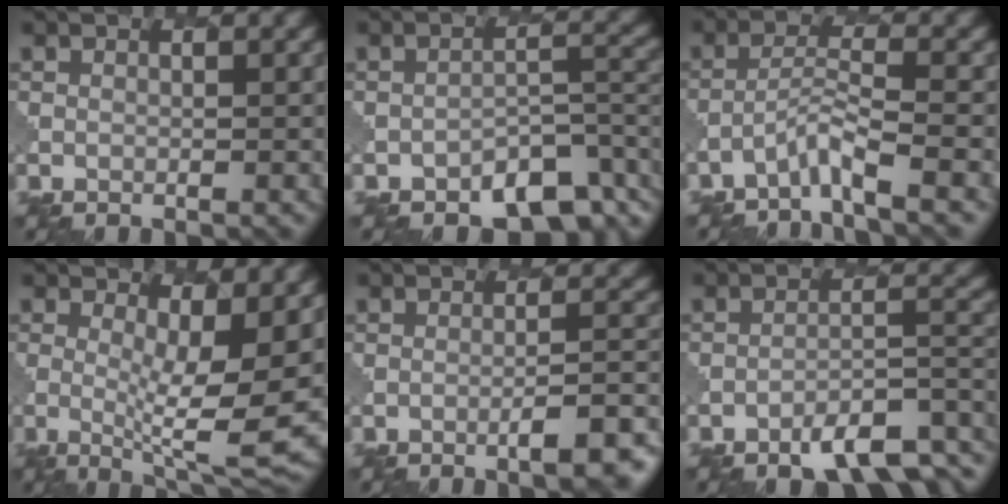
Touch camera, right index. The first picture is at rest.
{"total": 5.0, "force": [-3.2, 2.2, 3.0], "torque": [-0.038, 0.005, -0.052]}
{"total": 2.7, "force": [-2.1, -0.1, 1.8], "torque": [-0.038, 0.009, -0.053]}
{"total": 8.7, "force": [0.6, 2.3, 8.3], "torque": [-0.131, -0.017, 0.013]}
{"total": 5.3, "force": [-3.0, 1.2, 4.2], "torque": [-0.048, 0.010, -0.045]}
{"total": 6.6, "force": [-4.4, 2.0, 4.5], "torque": [-0.071, 0.001, -0.067]}